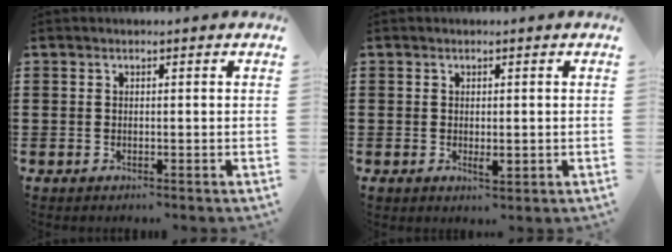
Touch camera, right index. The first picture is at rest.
{"total": 1.5, "force": [-0.2, 0.8, 1.3], "torque": [-0.025, 0.000, -0.002]}